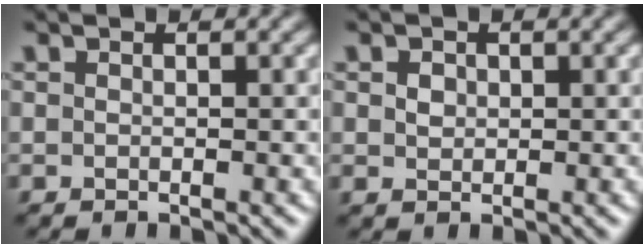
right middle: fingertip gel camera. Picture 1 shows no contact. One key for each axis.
{"total": 1.2, "fx": 0.3, "fy": 1.0, "fz": 0.6, "tx": -0.011, "ty": 0.000, "tz": 0.006}